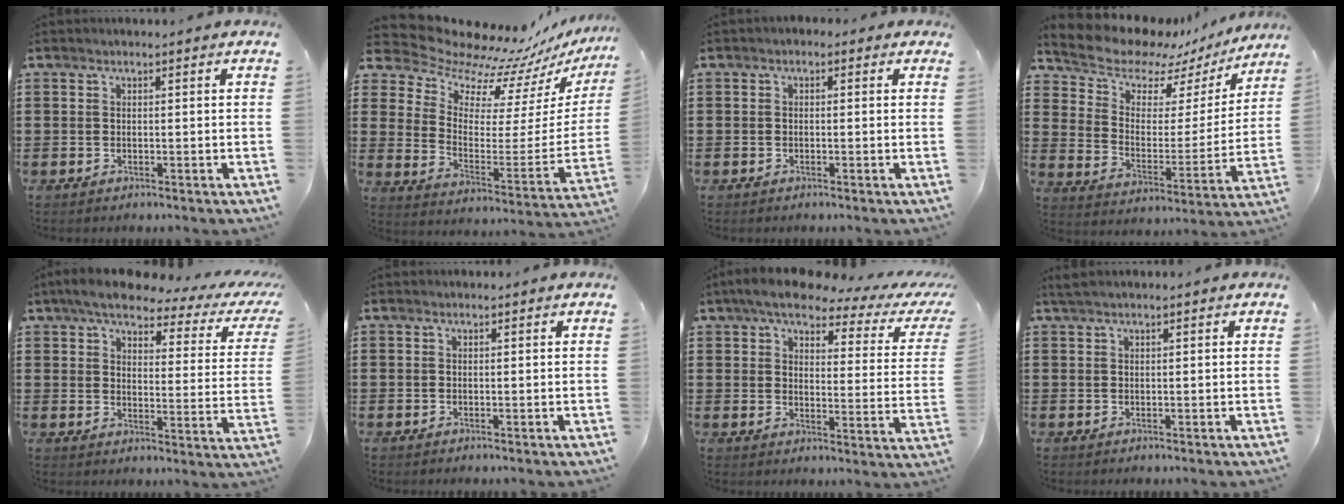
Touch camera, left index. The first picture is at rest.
{"total": 10.0, "force": [8.7, 4.1, 2.8], "torque": [-0.079, -0.079, 0.146]}
{"total": 0.8, "force": [-0.4, 0.7, 0.3], "torque": [-0.007, 0.003, -0.009]}
{"total": 8.3, "force": [7.5, 3.1, 1.3], "torque": [-0.058, -0.060, 0.131]}
{"total": 6.0, "force": [4.7, 1.3, 3.6], "torque": [-0.084, -0.021, 0.075]}
{"total": 0.0}
{"total": 6.5, "force": [5.0, 1.6, 3.9], "torque": [-0.084, -0.023, 0.079]}
{"total": 0.8, "force": [0.5, 0.0, 0.6], "torque": [-0.012, 0.000, 0.011]}